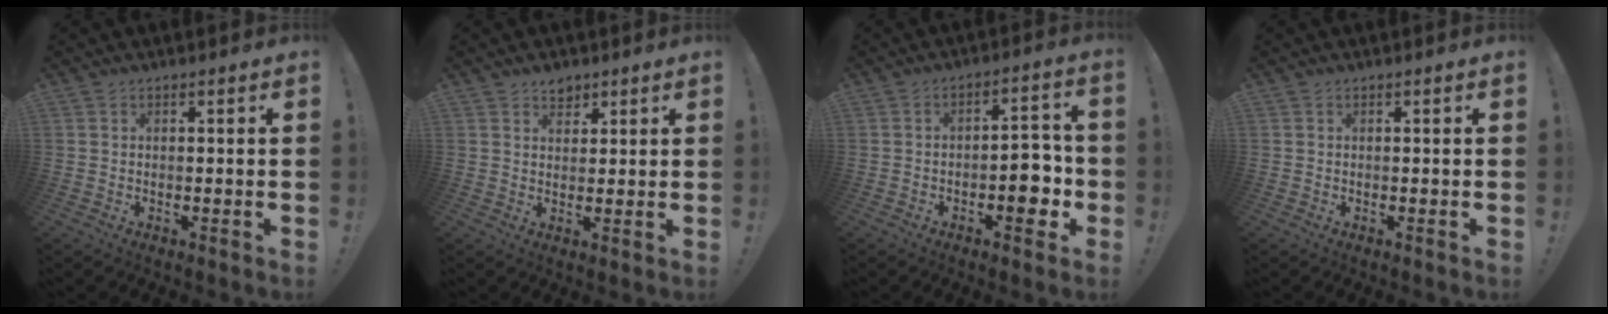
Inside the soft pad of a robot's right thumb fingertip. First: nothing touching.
{"total": 4.0, "force": [3.0, 2.6, 0.8], "torque": [0.005, -0.017, 0.052]}
{"total": 9.4, "force": [-2.9, 5.0, 7.4], "torque": [-0.083, 0.020, -0.046]}
{"total": 0.0}